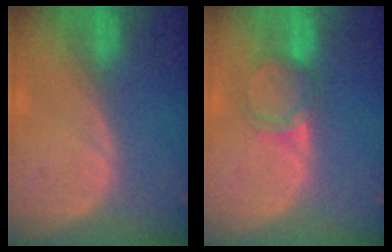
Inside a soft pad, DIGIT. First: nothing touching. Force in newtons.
{"total": 3.7, "press": 3.4, "slide": 1.6}